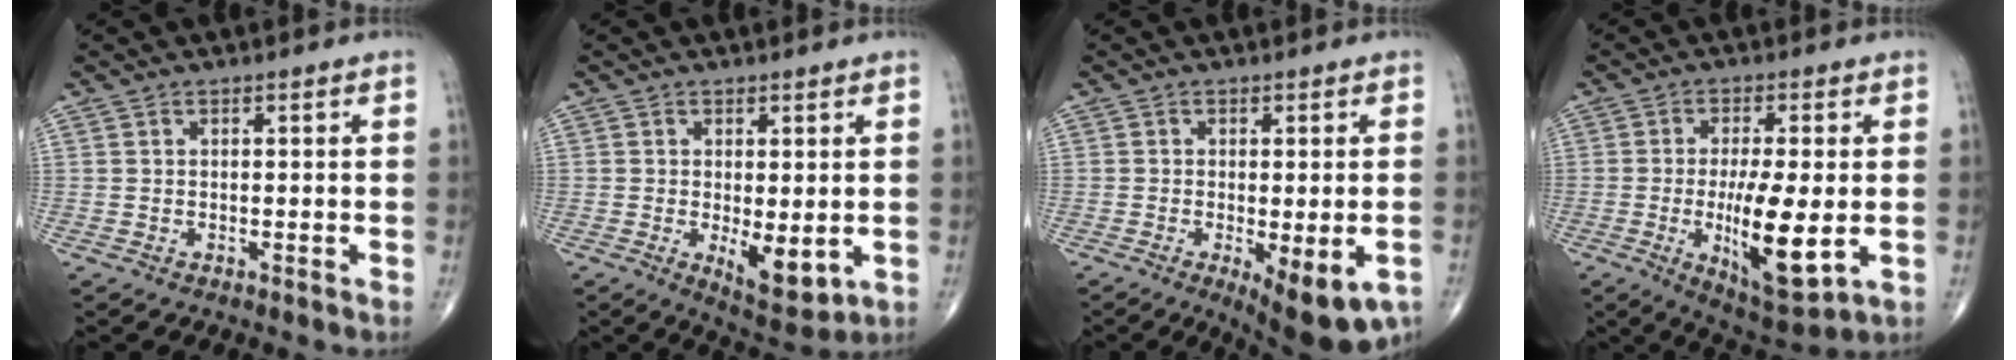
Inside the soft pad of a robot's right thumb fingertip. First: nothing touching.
{"total": 7.3, "force": [-1.2, 3.1, 6.5], "torque": [-0.088, -0.021, -0.008]}
{"total": 10.3, "force": [-4.3, 3.5, 8.7], "torque": [-0.120, -0.010, -0.058]}
{"total": 14.1, "force": [-2.2, 4.2, 13.2], "torque": [-0.220, -0.020, -0.027]}